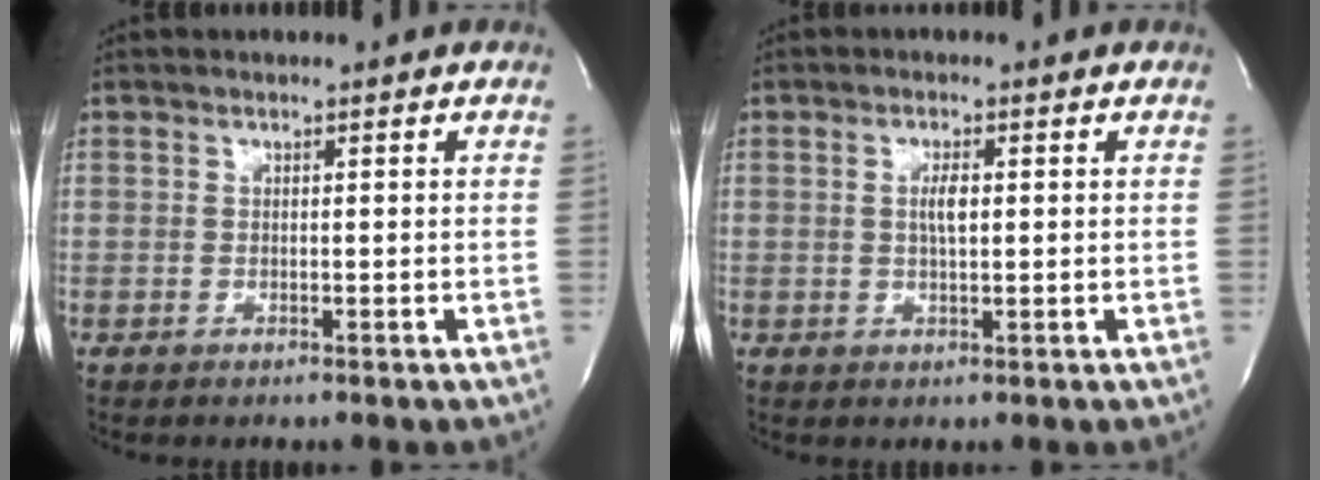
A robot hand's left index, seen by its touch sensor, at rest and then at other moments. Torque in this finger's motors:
{"motor_torque": [0.52, 0.16, 0.16, 0.03]}